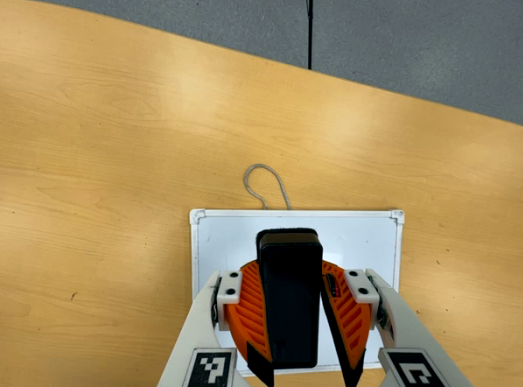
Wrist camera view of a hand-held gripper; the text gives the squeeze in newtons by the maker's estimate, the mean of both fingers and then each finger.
{"total": 10.1, "left": 9.6, "right": 10.5}